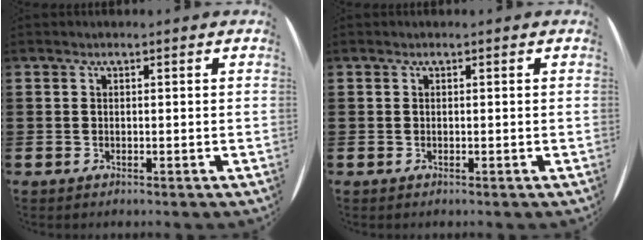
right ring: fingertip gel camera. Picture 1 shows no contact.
{"total": 0.0}